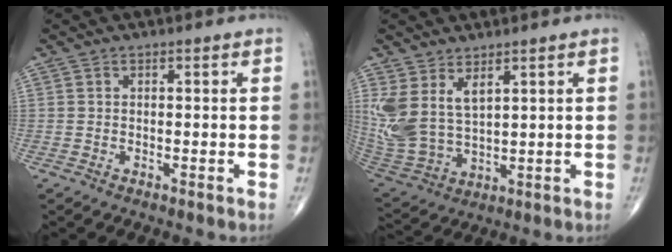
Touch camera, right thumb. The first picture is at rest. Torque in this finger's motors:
{"motor_torque": [-0.59, 0.94, 0.85, 0.82, 0.10]}